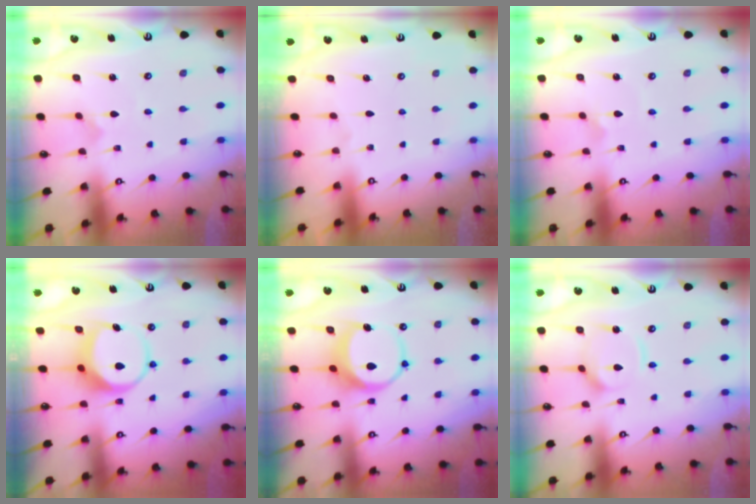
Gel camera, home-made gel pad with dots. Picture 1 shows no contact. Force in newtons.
{"total": 0.0}
{"total": 2.0, "press": 2.0, "slide": 0.1}
{"total": 9.1, "press": 9.1, "slide": 0.6}
{"total": 8.8, "press": 8.7, "slide": 1.2}
{"total": 9.2, "press": 9.1, "slide": 0.9}